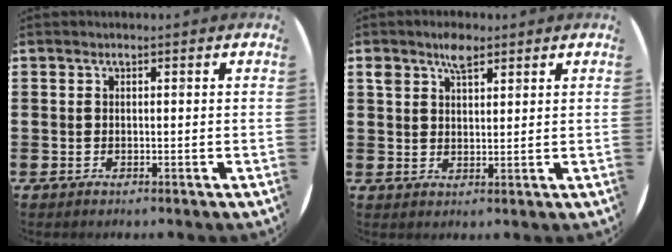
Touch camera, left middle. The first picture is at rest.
{"total": 3.9, "force": [2.8, 1.8, 2.1], "torque": [-0.030, 0.001, 0.046]}